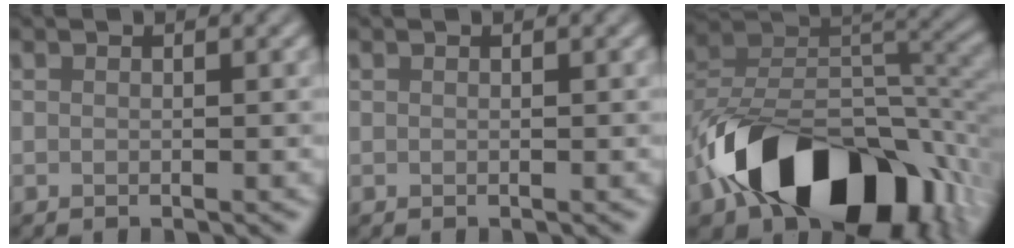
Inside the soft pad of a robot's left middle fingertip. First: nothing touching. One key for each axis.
{"total": 0.0}
{"total": 14.3, "fx": -8.3, "fy": 8.5, "fz": 8.1, "tx": -0.126, "ty": -0.001, "tz": -0.146}